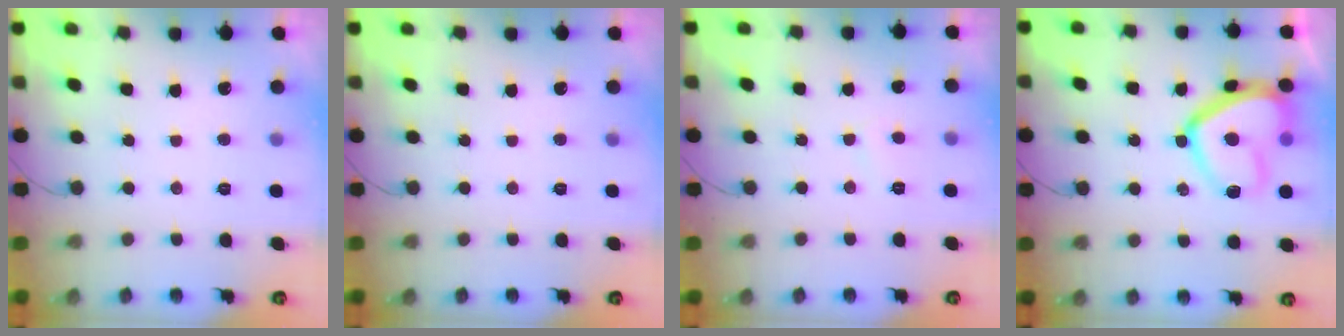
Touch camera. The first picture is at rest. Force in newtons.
{"total": 0.0}
{"total": 2.8, "press": 2.8, "slide": 0.3}
{"total": 14.5, "press": 14.5, "slide": 1.2}